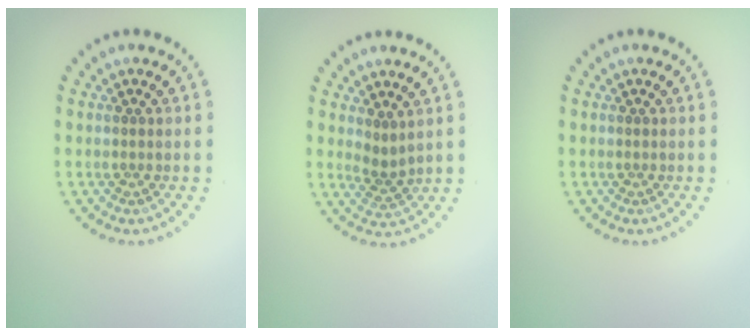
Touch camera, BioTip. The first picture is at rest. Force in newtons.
{"total": 1.7, "press": 1.1, "slide": 1.3}
{"total": 0.0}